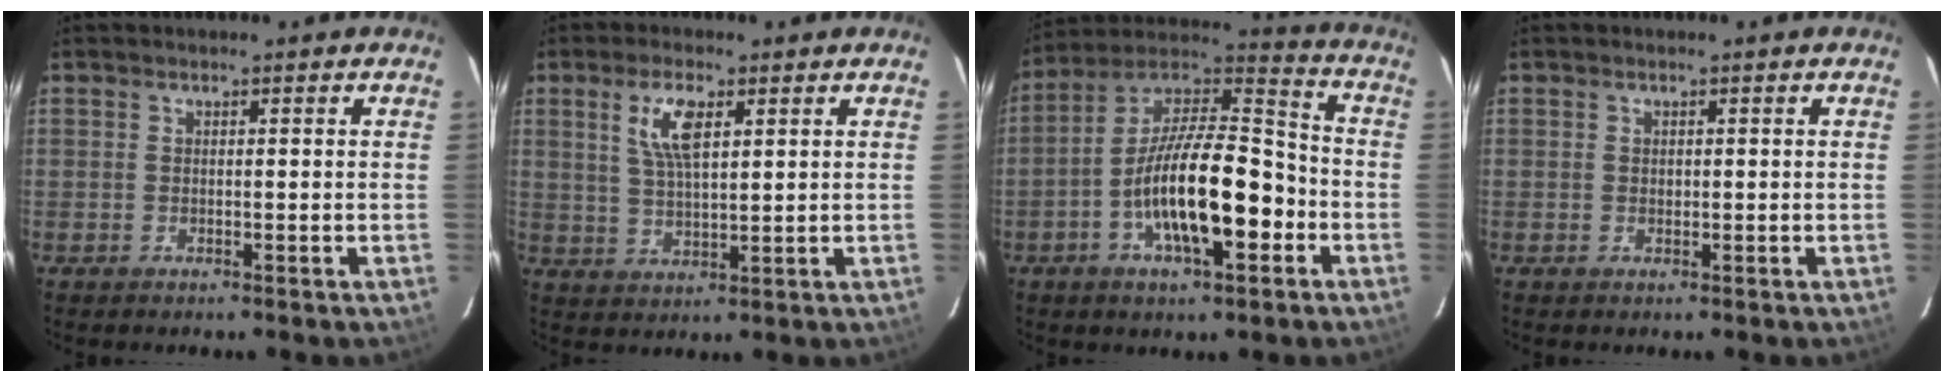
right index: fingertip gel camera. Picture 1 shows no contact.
{"total": 6.7, "force": [2.8, 2.5, 5.6], "torque": [-0.106, 0.005, 0.057]}
{"total": 18.3, "force": [-5.9, 6.2, 16.1], "torque": [-0.290, 0.006, -0.108]}
{"total": 0.7, "force": [0.0, 0.7, 0.1], "torque": [0.000, 0.000, 0.002]}